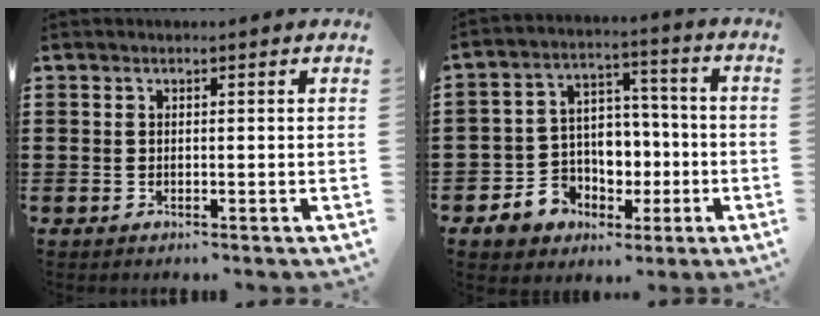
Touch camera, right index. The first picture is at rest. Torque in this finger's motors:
{"motor_torque": [0.21, 0.06, 0.21, 0.04]}